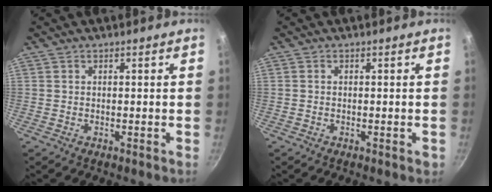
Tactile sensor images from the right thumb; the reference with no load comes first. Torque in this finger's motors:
{"motor_torque": [-0.23, -0.02, -0.31, 0.17, -0.01]}